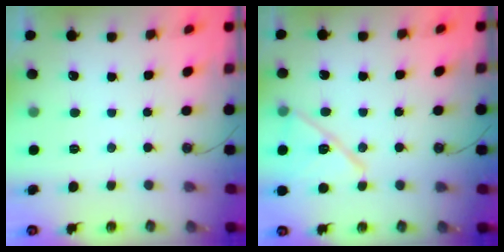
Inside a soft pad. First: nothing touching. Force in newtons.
{"total": 14.3, "press": 11.3, "slide": 8.8}